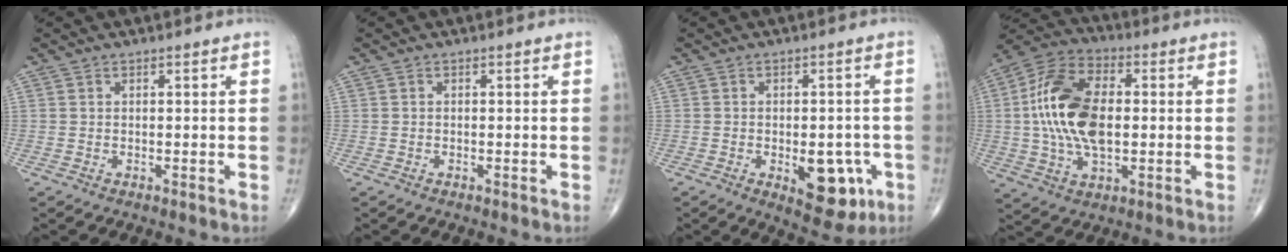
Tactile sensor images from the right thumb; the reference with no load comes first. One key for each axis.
{"total": 0.0}
{"total": 10.3, "fx": -3.5, "fy": 5.2, "fz": 8.1, "tx": -0.076, "ty": 0.009, "tz": -0.035}
{"total": 17.4, "fx": 0.6, "fy": 9.7, "fz": 14.4, "tx": -0.281, "ty": 0.017, "tz": 0.008}